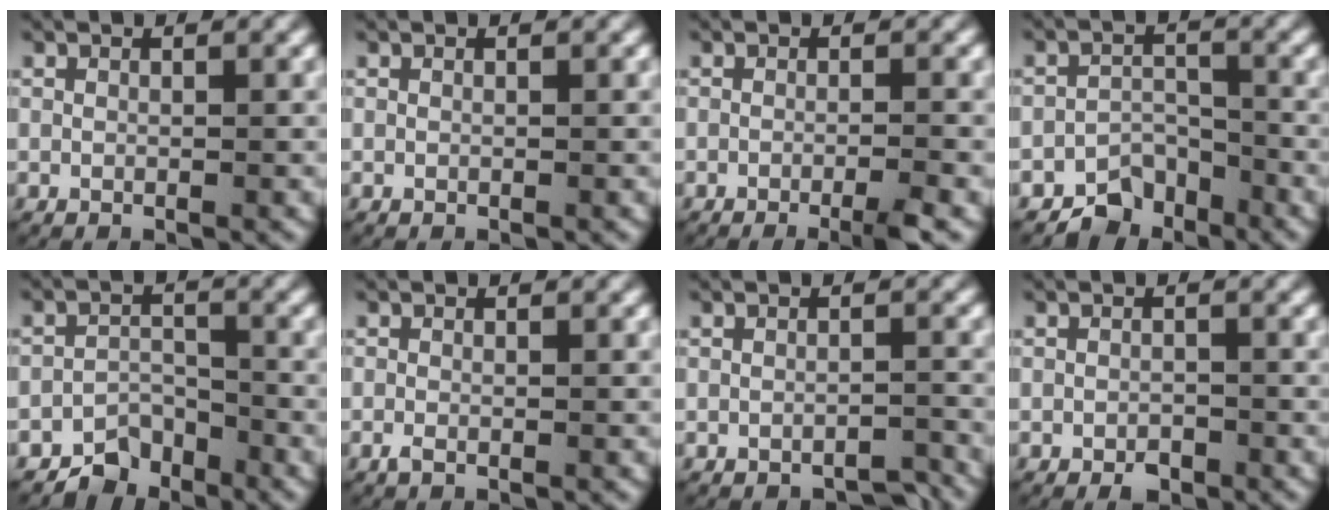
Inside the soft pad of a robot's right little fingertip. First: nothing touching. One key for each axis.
{"total": 0.0}
{"total": 2.2, "fx": -1.6, "fy": -0.1, "fz": 1.5, "tx": -0.023, "ty": -0.002, "tz": -0.028}
{"total": 4.5, "fx": -3.6, "fy": 2.5, "fz": 1.2, "tx": -0.011, "ty": -0.013, "tz": -0.064}
{"total": 4.0, "fx": -3.3, "fy": 2.1, "fz": 1.0, "tx": -0.008, "ty": -0.011, "tz": -0.060}
{"total": 0.8, "fx": -0.6, "fy": 0.2, "fz": 0.5, "tx": -0.011, "ty": -0.002, "tz": -0.012}
{"total": 2.0, "fx": -1.9, "fy": 0.3, "fz": 0.1, "tx": 0.002, "ty": -0.001, "tz": -0.032}
{"total": 1.5, "fx": -1.2, "fy": 0.7, "fz": 0.4, "tx": -0.002, "ty": -0.002, "tz": -0.019}